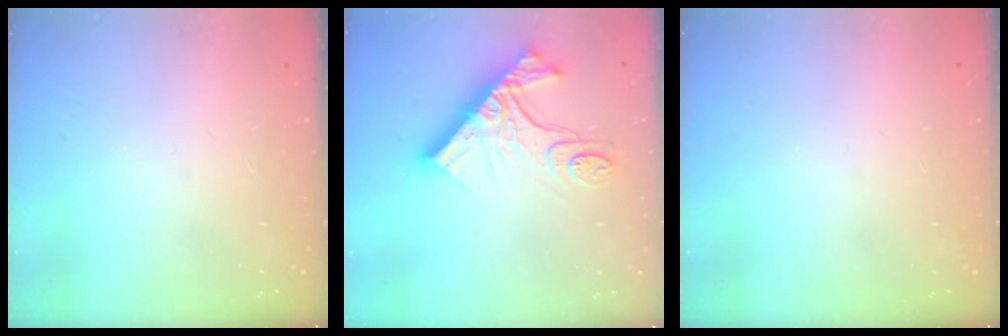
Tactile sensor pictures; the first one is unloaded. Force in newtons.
{"total": 15.2, "press": 15.2, "slide": 1.3}
{"total": 0.0}